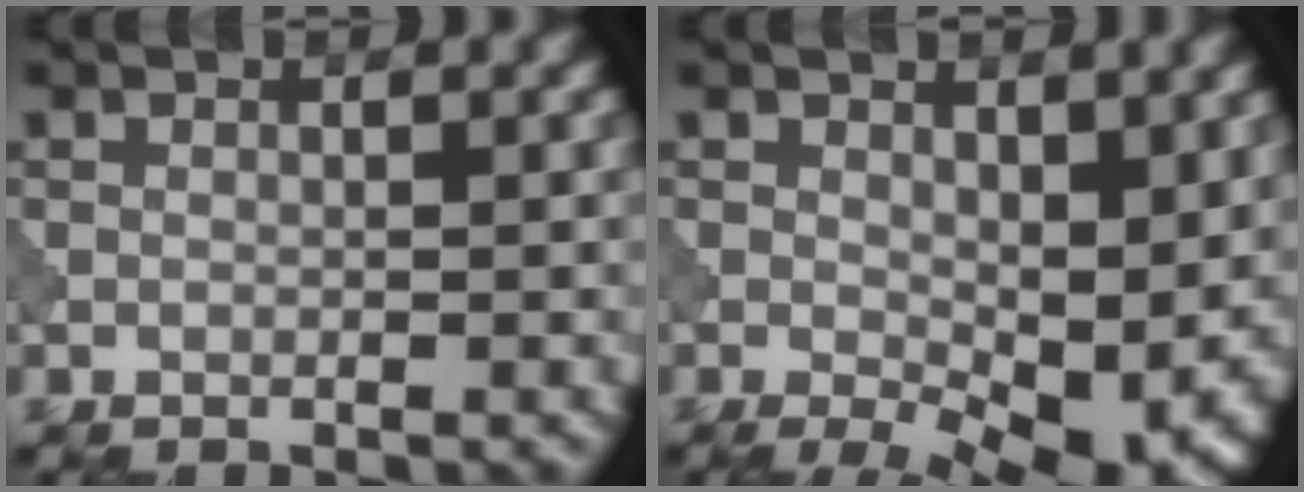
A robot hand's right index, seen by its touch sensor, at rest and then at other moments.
{"total": 8.8, "force": [-0.6, 4.7, 7.5], "torque": [-0.106, -0.022, 0.004]}